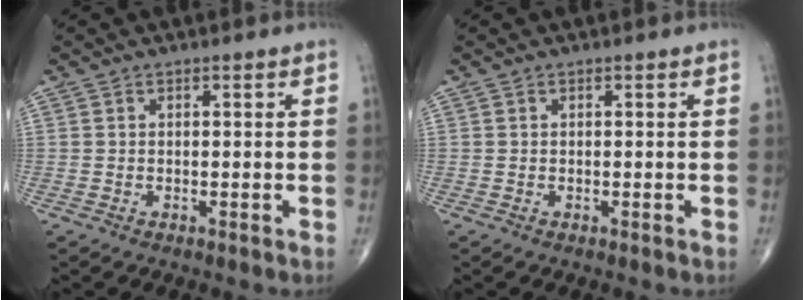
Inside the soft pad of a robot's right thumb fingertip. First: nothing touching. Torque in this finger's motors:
{"motor_torque": [-0.11, 0.08, 0.00, 0.00, 0.00]}